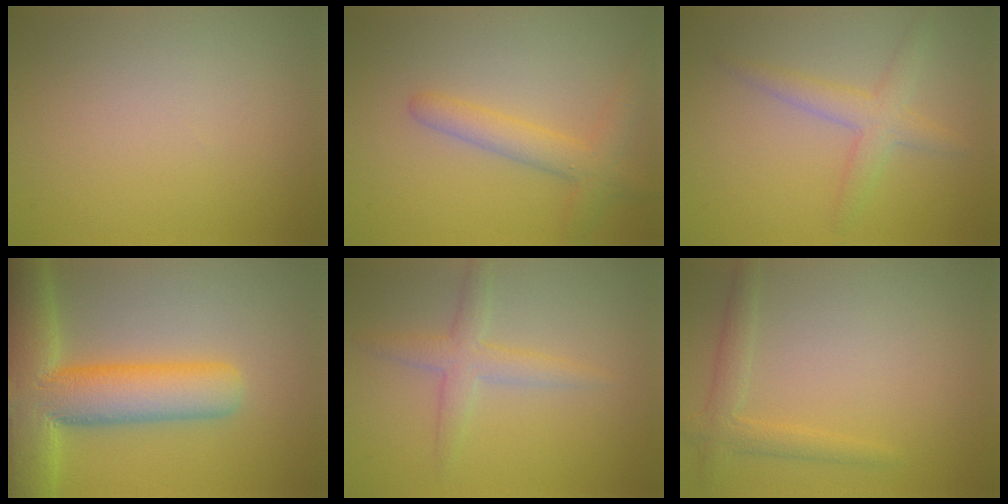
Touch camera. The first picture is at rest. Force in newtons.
{"total": 3.3, "press": 3.3, "slide": 0.0}
{"total": 2.9, "press": 2.9, "slide": 0.1}
{"total": 11.5, "press": 11.4, "slide": 0.7}
{"total": 2.8, "press": 2.8, "slide": 0.1}
{"total": 2.3, "press": 2.3, "slide": 0.1}